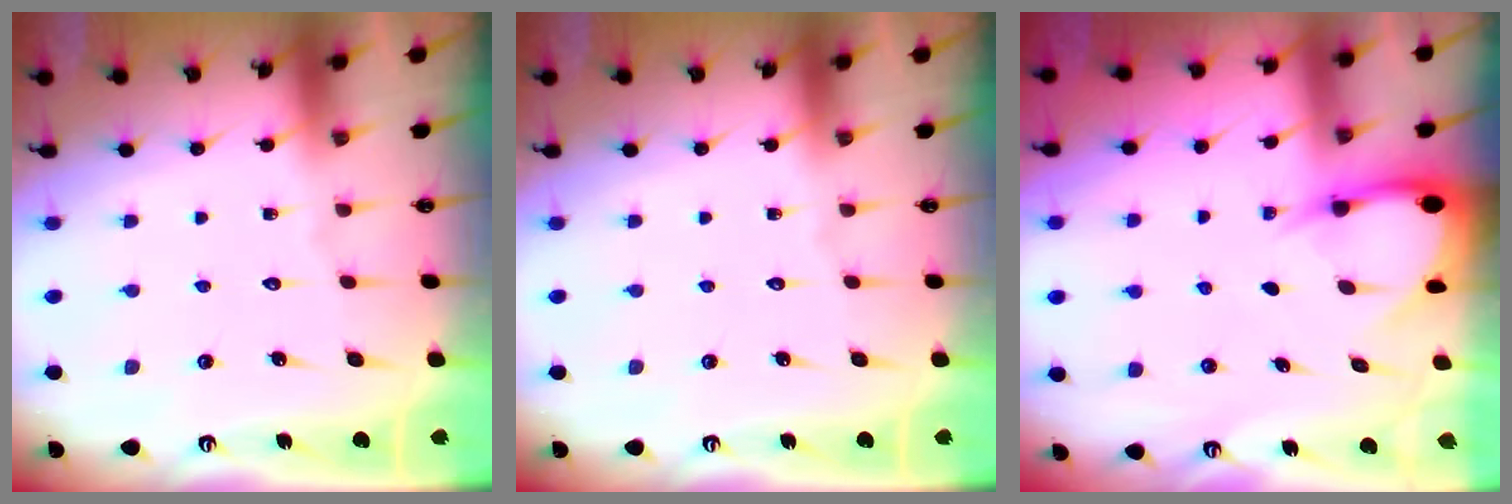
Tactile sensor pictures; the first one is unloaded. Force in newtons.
{"total": 0.0}
{"total": 3.7, "press": 3.7, "slide": 0.5}